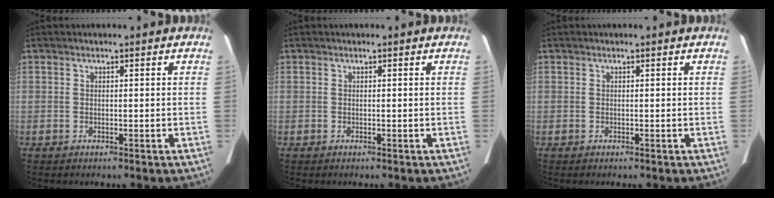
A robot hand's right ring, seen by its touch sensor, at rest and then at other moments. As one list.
[{"total": 0.0}, {"total": 0.0}]